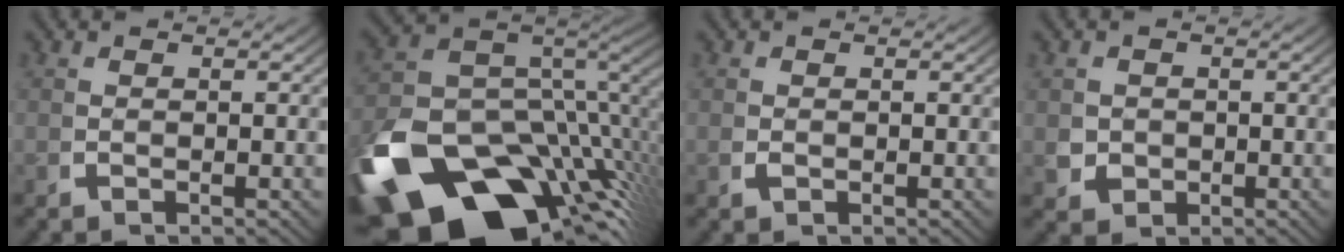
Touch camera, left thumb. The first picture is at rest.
{"total": 26.0, "force": [-10.3, 16.2, 17.5], "torque": [-0.316, -0.077, -0.137]}
{"total": 0.6, "force": [0.0, 0.4, 0.5], "torque": [-0.012, -0.005, 0.003]}
{"total": 3.2, "force": [-0.3, 2.8, 1.5], "torque": [-0.037, -0.019, 0.006]}